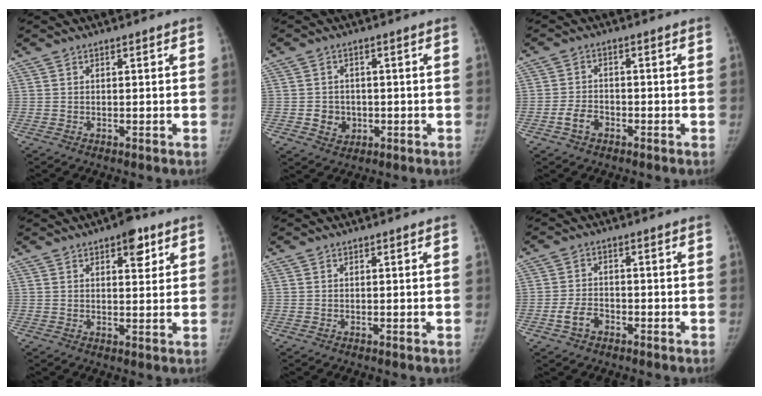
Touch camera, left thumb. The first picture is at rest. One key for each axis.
{"total": 4.4, "fx": -0.9, "fy": 3.9, "fz": 1.8, "tx": -0.011, "ty": 0.006, "tz": -0.007}
{"total": 3.8, "fx": -1.9, "fy": 2.5, "fz": 2.0, "tx": -0.035, "ty": 0.017, "tz": -0.034}
{"total": 5.4, "fx": 3.0, "fy": 2.5, "fz": 3.8, "tx": -0.031, "ty": -0.012, "tz": 0.035}
{"total": 0.0}
{"total": 4.1, "fx": -2.0, "fy": 2.7, "fz": 2.3, "tx": -0.043, "ty": 0.018, "tz": -0.037}